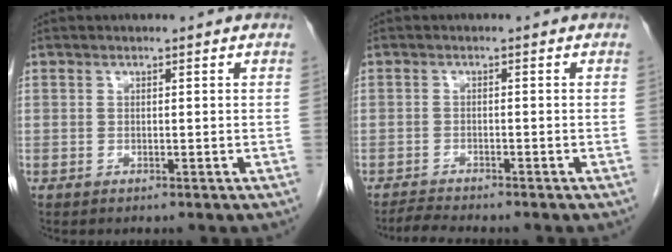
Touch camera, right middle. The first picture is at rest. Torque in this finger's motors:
{"motor_torque": [0.17, -0.11, -0.01, 0.00]}